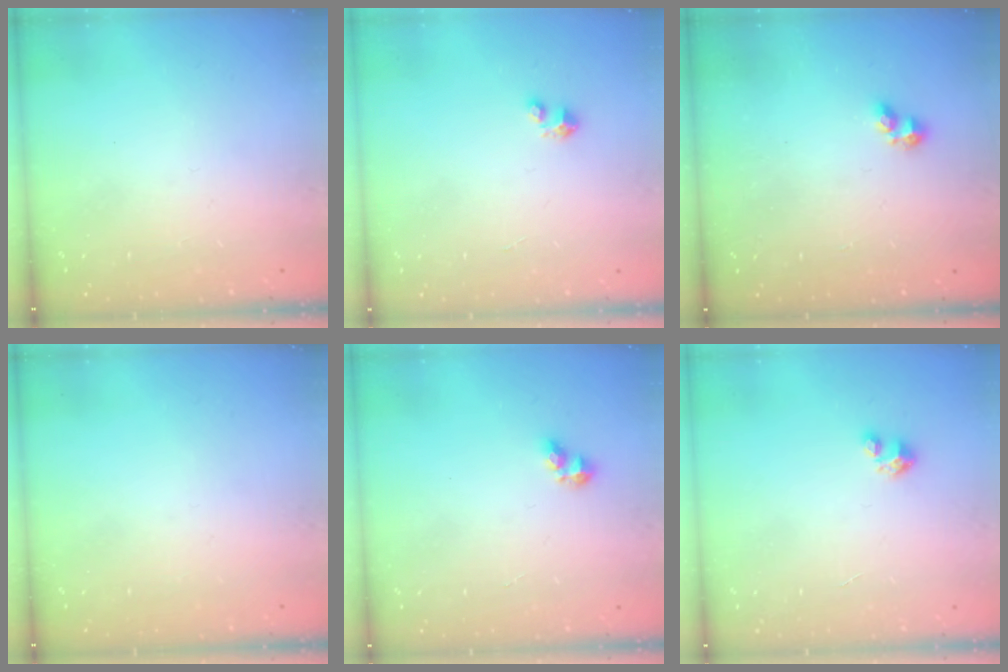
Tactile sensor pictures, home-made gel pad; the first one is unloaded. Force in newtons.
{"total": 2.1, "press": 2.1, "slide": 0.1}
{"total": 1.8, "press": 1.7, "slide": 0.5}
{"total": 0.0}
{"total": 4.8, "press": 4.8, "slide": 0.6}
{"total": 1.7, "press": 1.7, "slide": 0.1}